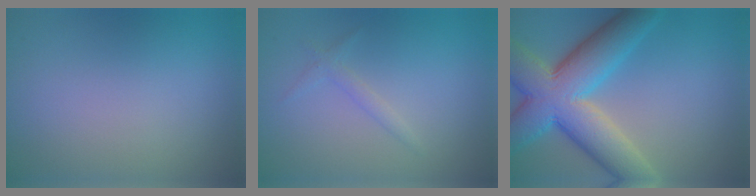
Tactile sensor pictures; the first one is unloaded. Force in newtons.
{"total": 1.1, "press": 1.1, "slide": 0.1}
{"total": 11.5, "press": 11.5, "slide": 0.8}